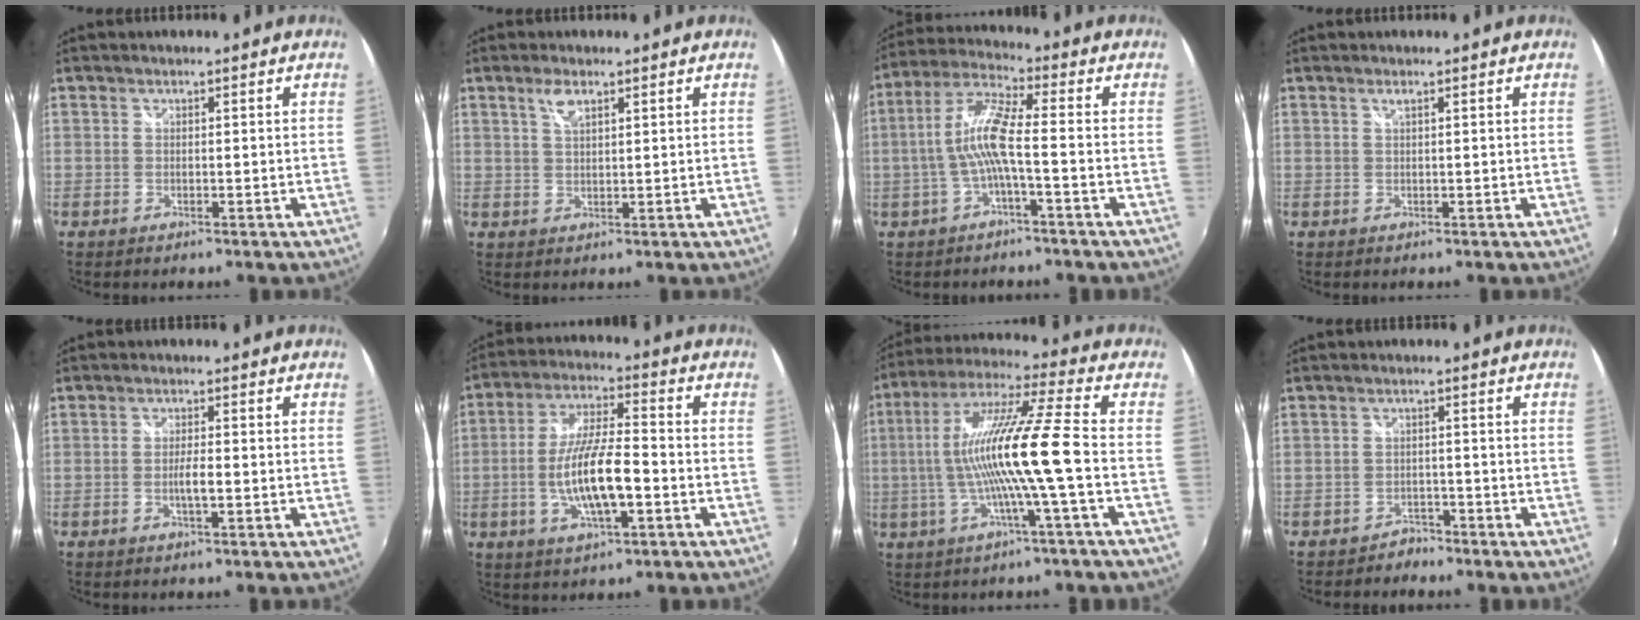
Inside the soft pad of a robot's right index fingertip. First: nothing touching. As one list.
[{"total": 3.1, "force": [1.8, 1.0, 2.3], "torque": [-0.042, 0.003, 0.034]}, {"total": 8.6, "force": [-1.8, 0.6, 8.4], "torque": [-0.184, 0.010, -0.030]}, {"total": 0.6, "force": [0.4, -0.2, 0.5], "torque": [-0.010, 0.003, 0.005]}, {"total": 2.7, "force": [-0.8, 0.3, 2.5], "torque": [-0.047, -0.002, -0.014]}, {"total": 12.6, "force": [-3.4, 3.2, 11.7], "torque": [-0.231, -0.005, -0.060]}, {"total": 15.1, "force": [-2.3, -1.2, 14.9], "torque": [-0.276, 0.002, -0.040]}, {"total": 3.0, "force": [-2.6, 1.6, -0.1], "torque": [-0.003, 0.004, -0.044]}]